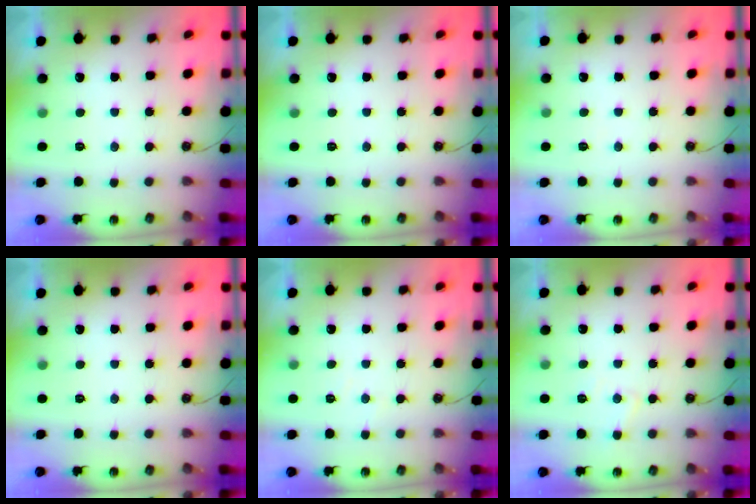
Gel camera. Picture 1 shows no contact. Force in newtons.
{"total": 0.0}
{"total": 2.6, "press": 2.6, "slide": 0.5}
{"total": 0.0}
{"total": 4.0, "press": 3.9, "slide": 0.7}
{"total": 5.9, "press": 5.8, "slide": 0.7}